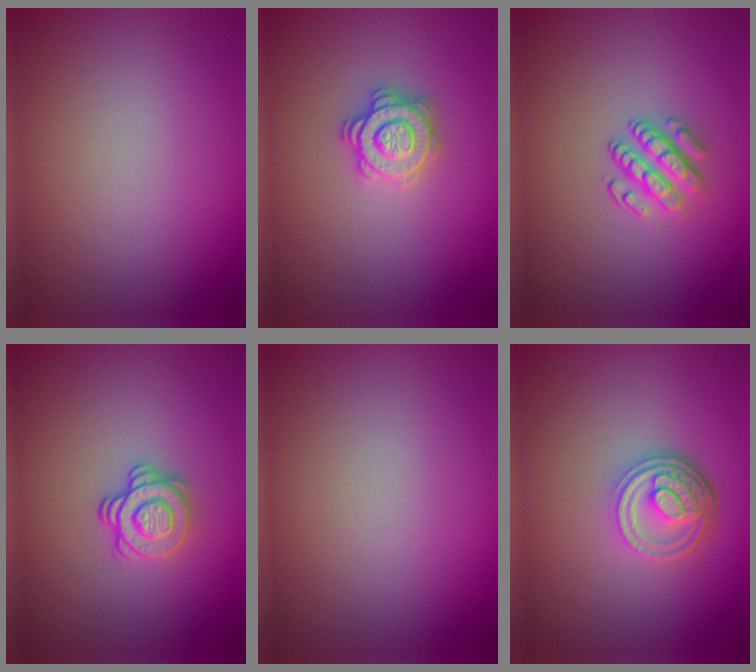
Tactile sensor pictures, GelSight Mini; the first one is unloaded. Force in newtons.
{"total": 2.9, "press": 2.9, "slide": 0.4}
{"total": 3.0, "press": 2.4, "slide": 1.6}
{"total": 2.4, "press": 2.0, "slide": 1.4}
{"total": 0.0}
{"total": 4.7, "press": 3.4, "slide": 3.3}